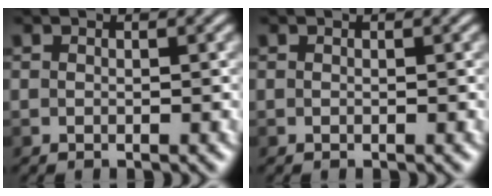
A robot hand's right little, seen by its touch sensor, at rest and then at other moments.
{"total": 0.0}